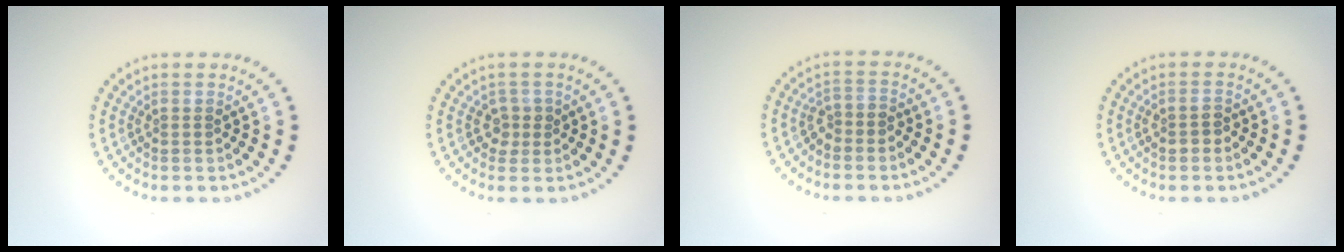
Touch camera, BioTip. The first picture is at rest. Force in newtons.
{"total": 1.3, "press": 1.2, "slide": 0.6}
{"total": 1.6, "press": 1.2, "slide": 1.0}
{"total": 1.4, "press": 1.4, "slide": 0.4}